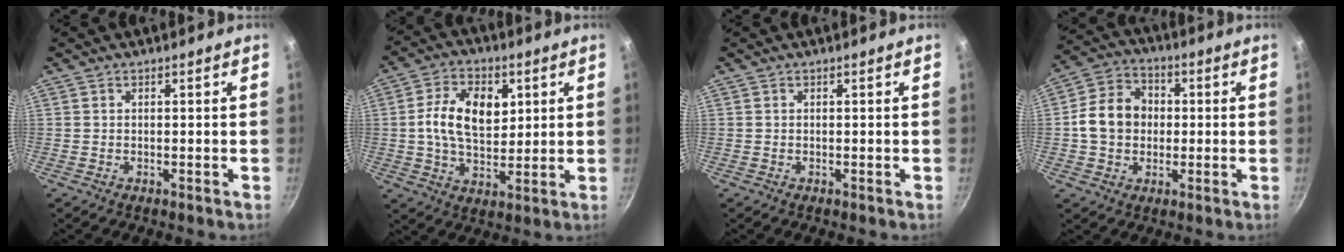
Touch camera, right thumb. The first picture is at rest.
{"total": 12.2, "force": [2.5, 7.9, 9.0], "torque": [-0.136, -0.002, 0.037]}
{"total": 0.0}
{"total": 10.8, "force": [0.1, 8.9, 6.2], "torque": [-0.084, 0.019, -0.014]}